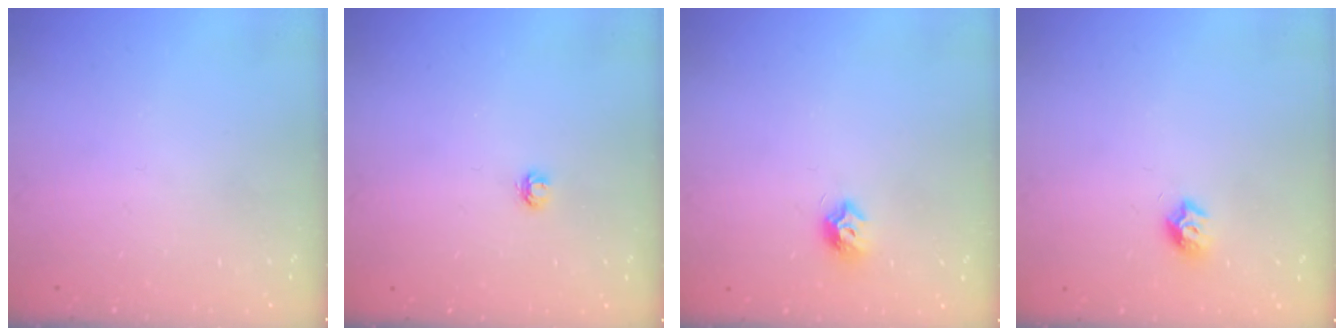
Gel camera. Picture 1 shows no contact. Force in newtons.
{"total": 3.5, "press": 3.5, "slide": 0.2}
{"total": 7.3, "press": 7.2, "slide": 0.9}
{"total": 7.4, "press": 7.3, "slide": 0.8}